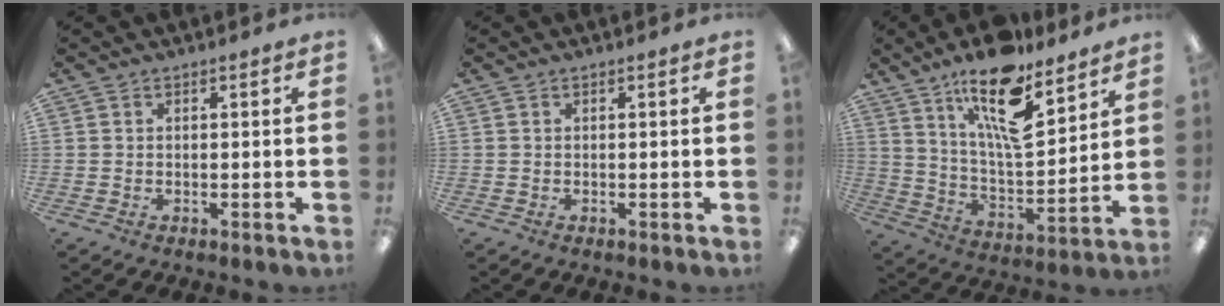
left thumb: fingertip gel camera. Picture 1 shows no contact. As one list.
[{"total": 0.0}, {"total": 18.7, "force": [12.5, 6.5, 12.3], "torque": [-0.200, -0.075, 0.206]}]